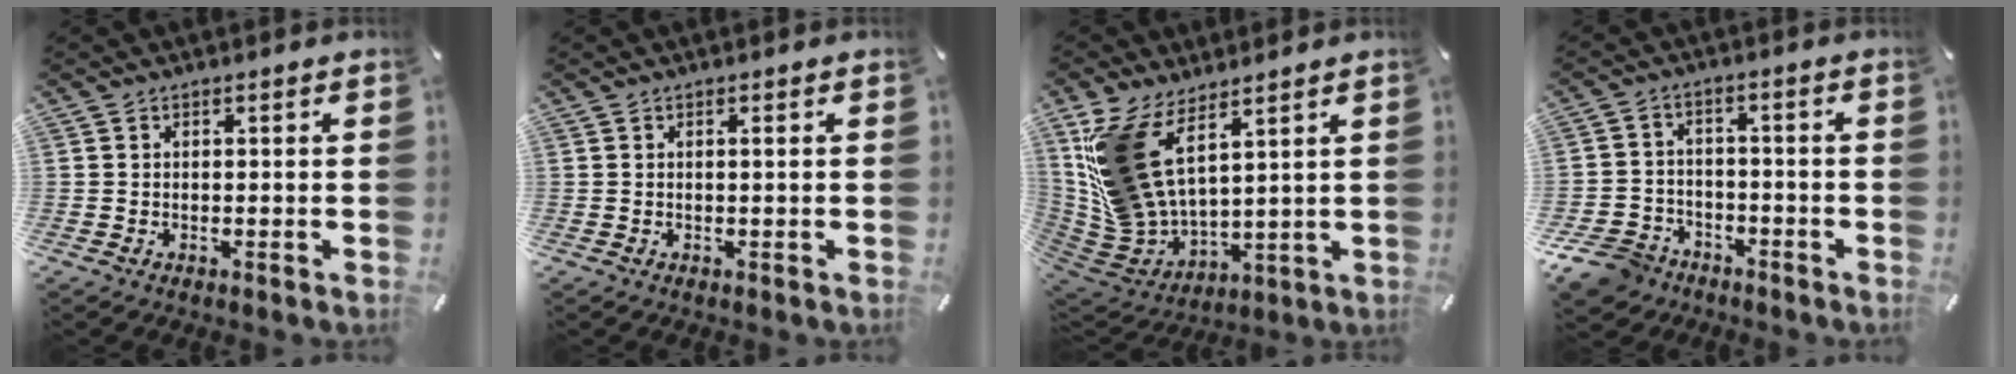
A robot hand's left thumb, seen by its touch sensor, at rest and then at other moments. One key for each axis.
{"total": 0.6, "fx": 0.1, "fy": 0.0, "fz": 0.6, "tx": -0.010, "ty": -0.001, "tz": 0.001}
{"total": 14.5, "fx": 8.8, "fy": 8.0, "fz": 8.3, "tx": -0.208, "ty": -0.063, "tz": 0.165}
{"total": 8.0, "fx": -5.7, "fy": 5.3, "fz": 1.6, "tx": -0.037, "ty": 0.041, "tz": -0.110}